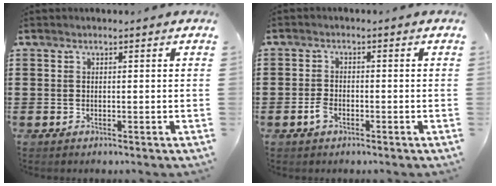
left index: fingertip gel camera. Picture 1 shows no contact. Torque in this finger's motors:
{"motor_torque": [0.26, 0.21, 0.20, 0.02]}